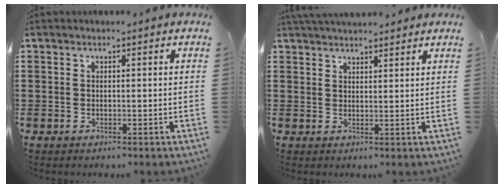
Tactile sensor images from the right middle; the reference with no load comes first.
{"total": 2.8, "force": [2.7, 0.3, 0.3], "torque": [-0.012, -0.001, 0.053]}